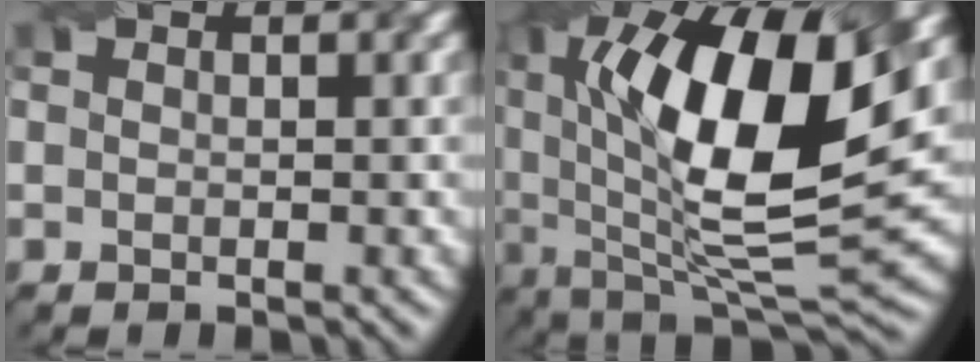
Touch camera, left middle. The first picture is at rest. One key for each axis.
{"total": 16.1, "fx": 4.0, "fy": 5.7, "fz": 14.5, "tx": -0.245, "ty": -0.004, "tz": 0.059}